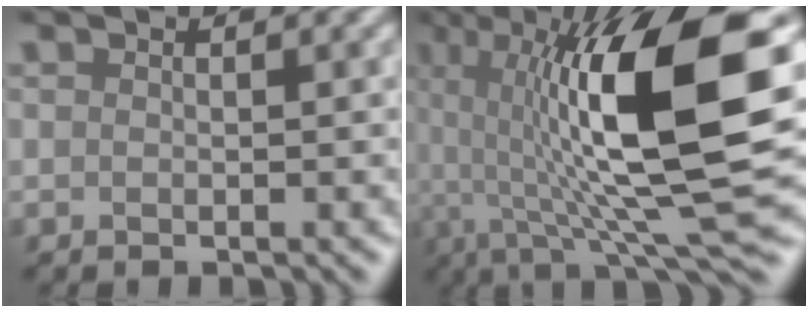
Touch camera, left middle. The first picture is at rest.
{"total": 14.7, "force": [1.7, 3.7, 14.1], "torque": [-0.227, 0.010, 0.034]}